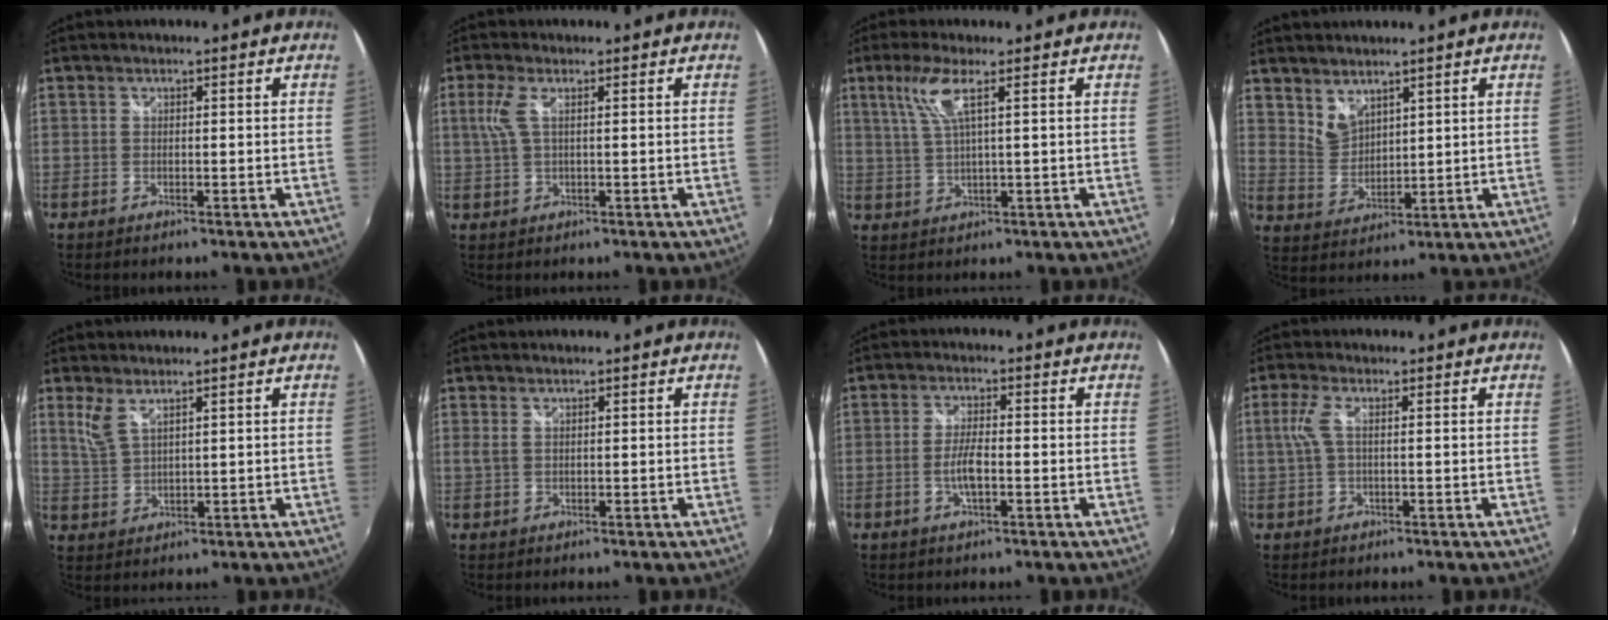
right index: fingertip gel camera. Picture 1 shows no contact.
{"total": 3.6, "force": [0.9, 0.8, 3.4], "torque": [-0.078, 0.004, 0.022]}
{"total": 5.6, "force": [2.4, 0.0, 5.0], "torque": [-0.104, 0.001, 0.055]}
{"total": 5.4, "force": [4.3, 2.7, 1.8], "torque": [-0.027, 0.002, 0.093]}
{"total": 4.0, "force": [2.6, 1.2, 2.8], "torque": [-0.060, -0.004, 0.057]}
{"total": 1.2, "force": [0.6, 0.5, 1.0], "torque": [-0.023, 0.000, 0.009]}
{"total": 4.1, "force": [-1.2, 1.0, 3.8], "torque": [-0.079, -0.003, -0.023]}
{"total": 3.6, "force": [0.4, 0.7, 3.5], "torque": [-0.078, 0.004, 0.012]}